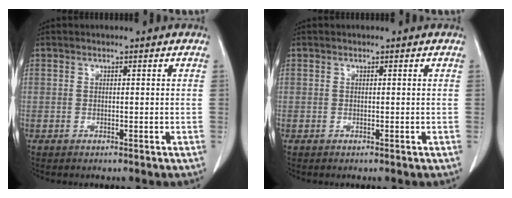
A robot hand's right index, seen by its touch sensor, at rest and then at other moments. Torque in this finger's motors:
{"motor_torque": [0.00, 0.00, 0.00, 0.00]}